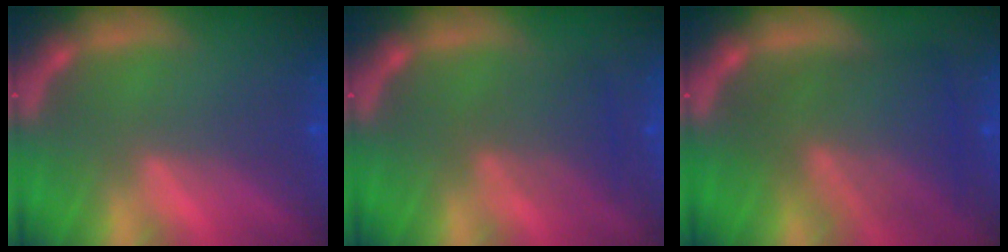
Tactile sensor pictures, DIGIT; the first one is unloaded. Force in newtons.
{"total": 3.0}
{"total": 7.6}